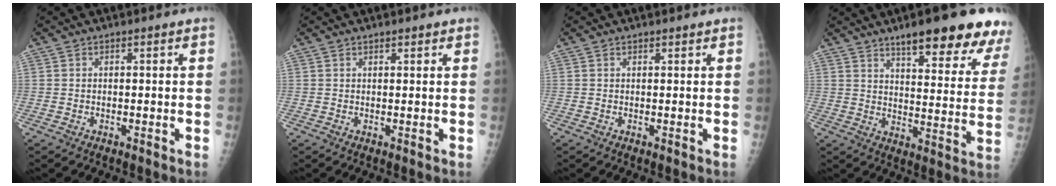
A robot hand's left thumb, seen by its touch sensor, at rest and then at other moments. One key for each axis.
{"total": 1.2, "fx": 0.9, "fy": 0.4, "fz": 0.6, "tx": -0.006, "ty": -0.003, "tz": 0.011}
{"total": 0.6, "fx": 0.5, "fy": 0.2, "fz": 0.1, "tx": -0.002, "ty": -0.004, "tz": 0.007}
{"total": 20.7, "fx": 14.6, "fy": 4.9, "fz": 13.8, "tx": -0.144, "ty": -0.066, "tz": 0.188}